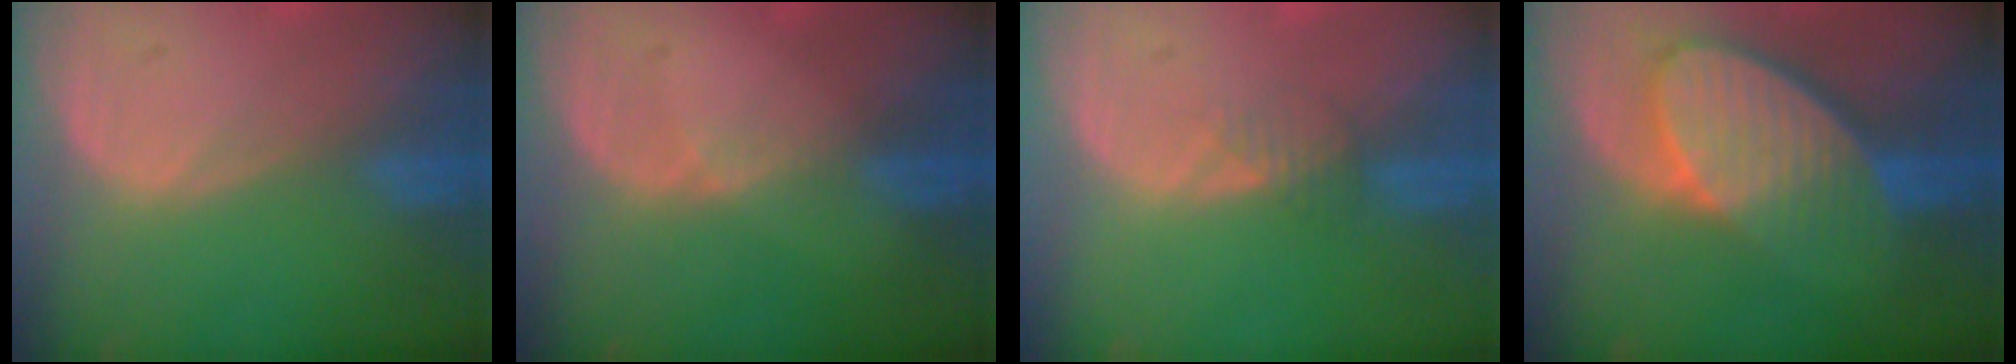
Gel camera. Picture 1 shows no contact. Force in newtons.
{"total": 1.4, "press": 0.9, "slide": 1.1}
{"total": 1.6, "press": 1.6, "slide": 0.2}
{"total": 9.6, "press": 8.4, "slide": 4.6}